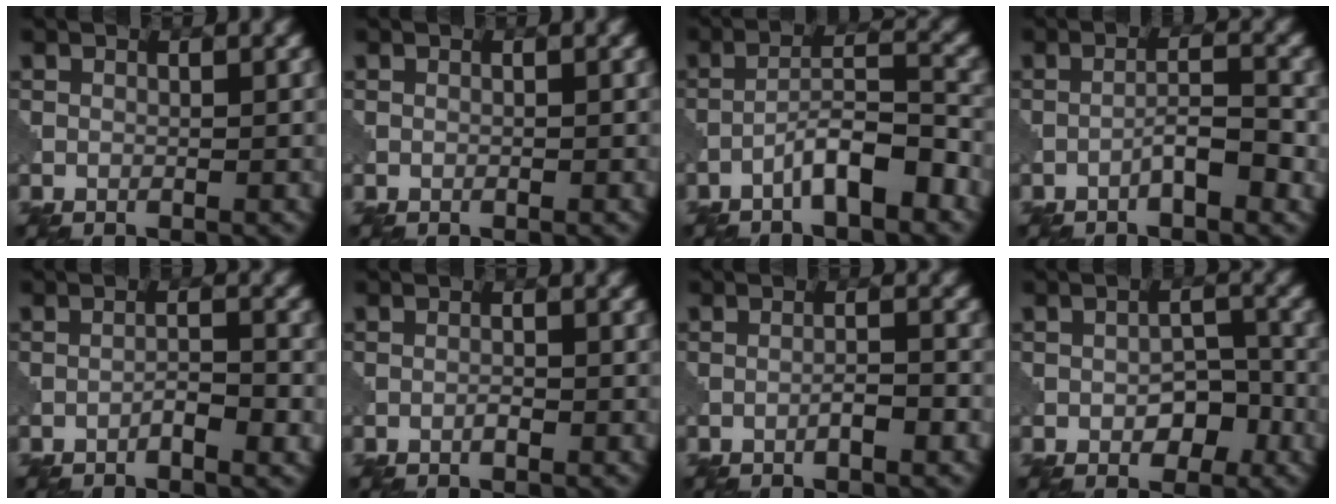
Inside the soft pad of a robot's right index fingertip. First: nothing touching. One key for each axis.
{"total": 0.0}
{"total": 4.8, "fx": -3.0, "fy": 0.9, "fz": 3.7, "tx": -0.063, "ty": 0.016, "tz": -0.059}
{"total": 2.8, "fx": -1.5, "fy": 0.5, "fz": 2.3, "tx": -0.037, "ty": 0.011, "tz": -0.029}
{"total": 2.0, "fx": -1.0, "fy": 0.4, "fz": 1.7, "tx": -0.028, "ty": 0.005, "tz": -0.019}
{"total": 0.6, "fx": -0.4, "fy": 0.1, "fz": 0.5, "tx": -0.011, "ty": 0.001, "tz": -0.009}
{"total": 1.6, "fx": -0.8, "fy": 0.1, "fz": 1.4, "tx": -0.023, "ty": 0.007, "tz": -0.018}
{"total": 3.3, "fx": -1.2, "fy": 2.0, "fz": 2.4, "tx": -0.033, "ty": 0.003, "tz": -0.017}